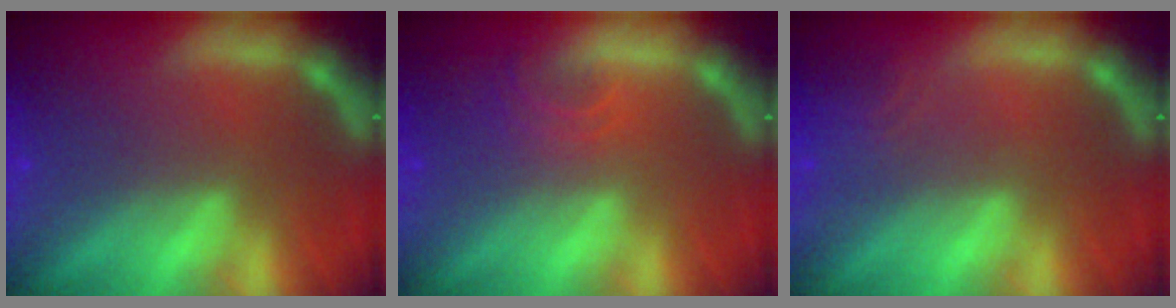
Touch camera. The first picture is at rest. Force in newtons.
{"total": 1.9}
{"total": 1.9}